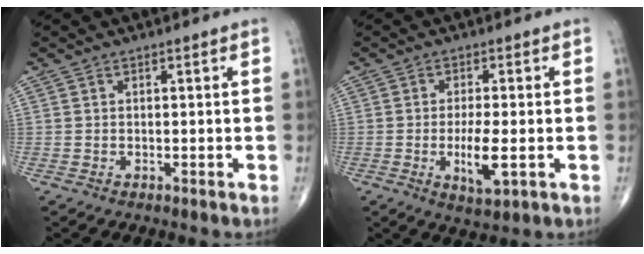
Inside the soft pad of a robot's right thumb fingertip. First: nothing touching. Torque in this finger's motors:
{"motor_torque": [1.15, 0.99, 0.86, -0.03, 0.21]}